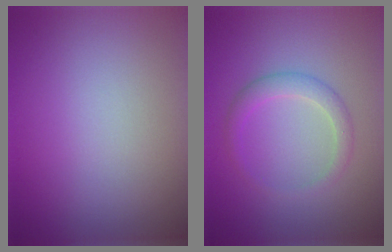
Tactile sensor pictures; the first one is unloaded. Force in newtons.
{"total": 2.1, "press": 2.1, "slide": 0.1}